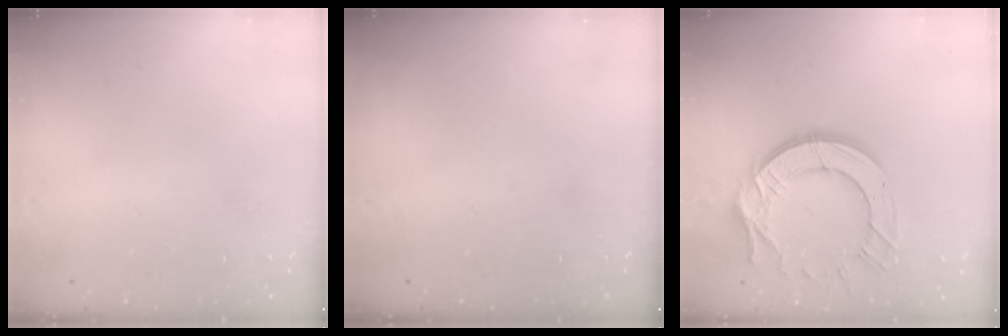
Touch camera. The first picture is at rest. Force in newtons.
{"total": 0.0}
{"total": 14.7, "press": 14.6, "slide": 1.2}